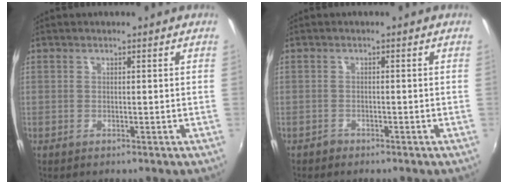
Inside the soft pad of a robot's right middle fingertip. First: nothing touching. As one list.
[{"total": 1.1, "force": [-0.9, 0.6, 0.0], "torque": [-0.003, 0.000, -0.017]}]